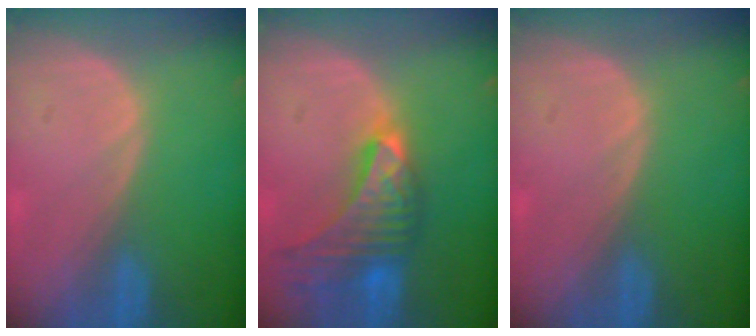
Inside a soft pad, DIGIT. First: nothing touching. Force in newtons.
{"total": 9.7, "press": 8.6, "slide": 4.4}
{"total": 0.0}